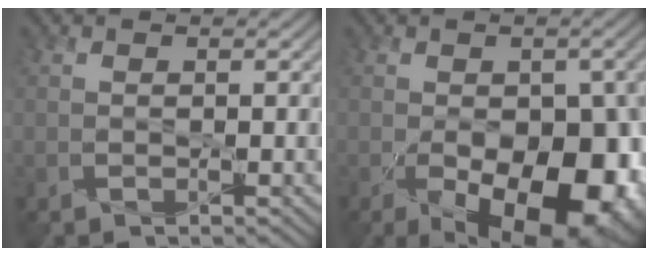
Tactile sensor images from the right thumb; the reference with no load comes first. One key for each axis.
{"total": 15.4, "fx": -5.7, "fy": 8.5, "fz": 11.5, "tx": -0.152, "ty": -0.045, "tz": -0.059}